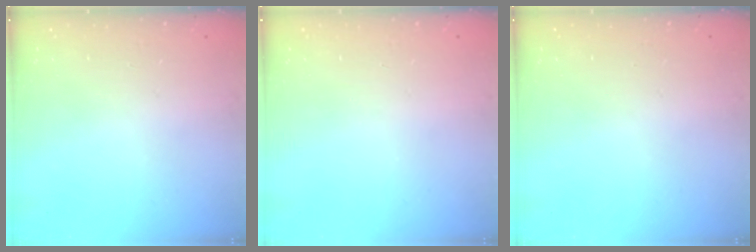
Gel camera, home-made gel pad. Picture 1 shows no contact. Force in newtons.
{"total": 0.0}
{"total": 0.0}